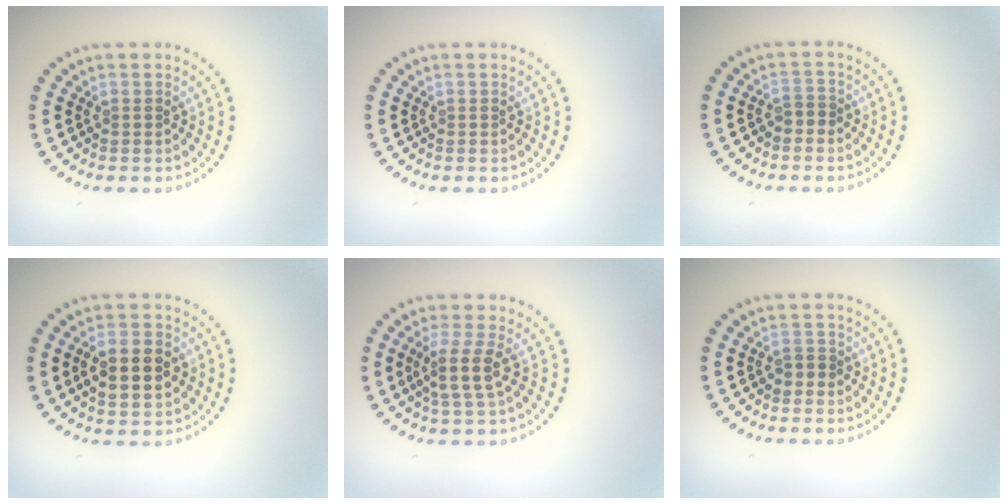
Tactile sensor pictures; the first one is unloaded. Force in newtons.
{"total": 0.0}
{"total": 1.2, "press": 1.1, "slide": 0.6}
{"total": 4.6, "press": 4.6, "slide": 0.4}
{"total": 2.8, "press": 2.3, "slide": 1.6}
{"total": 1.2, "press": 1.0, "slide": 0.7}